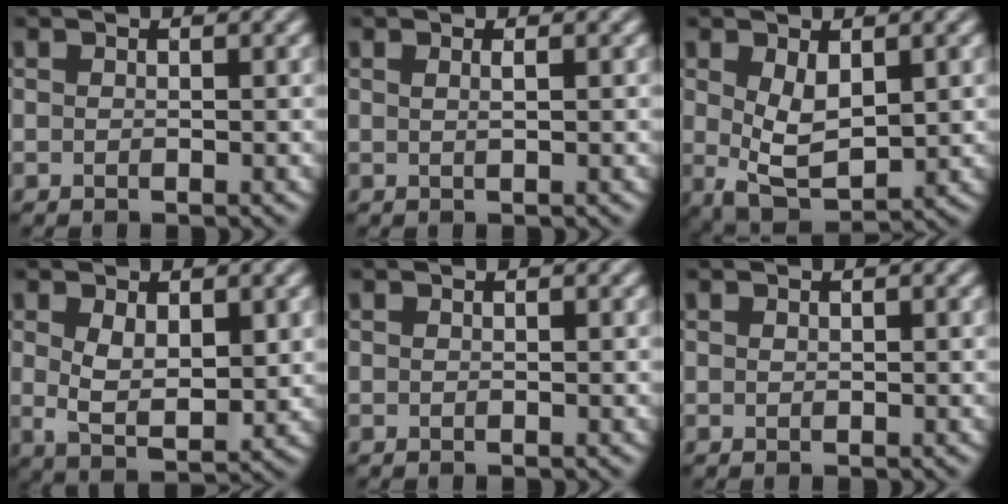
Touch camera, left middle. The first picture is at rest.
{"total": 0.8, "force": [0.4, 0.2, 0.7], "torque": [-0.010, 0.003, 0.003]}
{"total": 4.3, "force": [0.6, 2.2, 3.7], "torque": [-0.074, -0.006, 0.018]}
{"total": 4.4, "force": [0.8, 2.3, 3.7], "torque": [-0.072, -0.007, 0.021]}
{"total": 0.0}
{"total": 0.0}